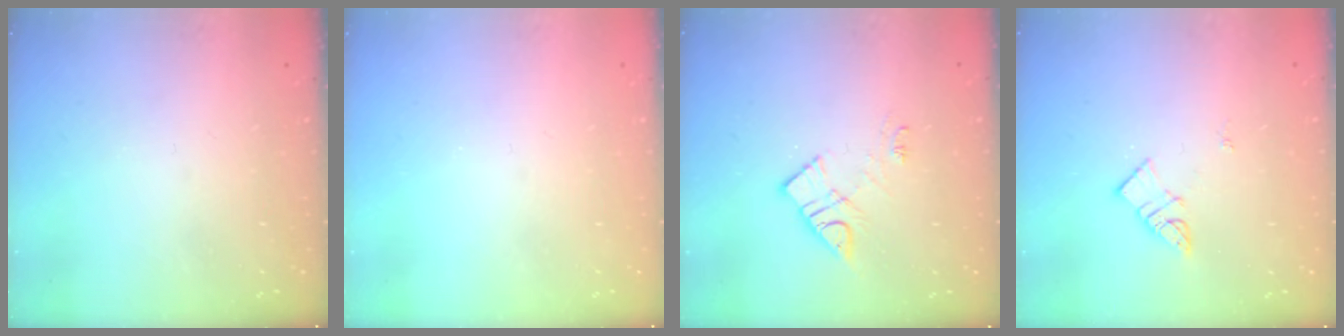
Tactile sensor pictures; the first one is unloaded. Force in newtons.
{"total": 0.0}
{"total": 10.5, "press": 10.5, "slide": 0.7}
{"total": 5.7, "press": 5.7, "slide": 0.5}